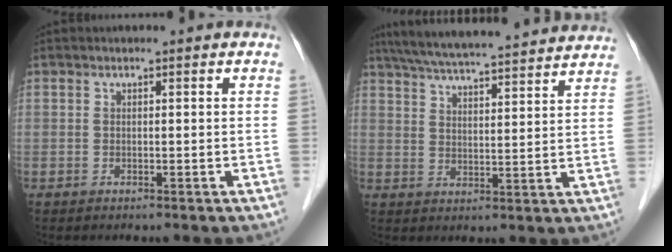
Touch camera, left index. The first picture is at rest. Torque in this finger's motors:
{"motor_torque": [0.09, -0.23, 0.56, 0.14]}